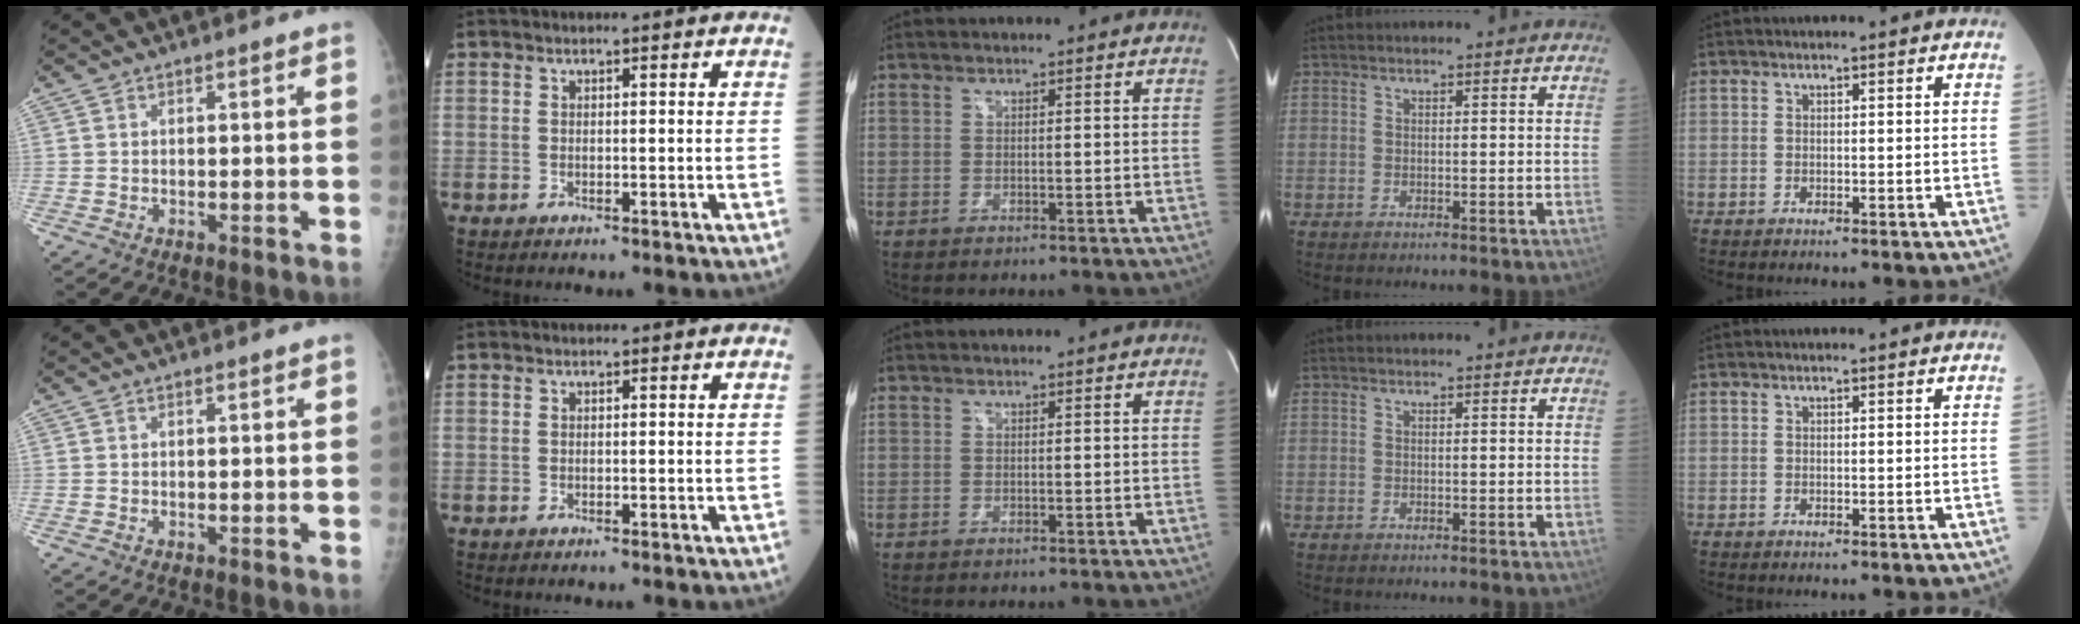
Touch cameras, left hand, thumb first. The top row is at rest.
{}